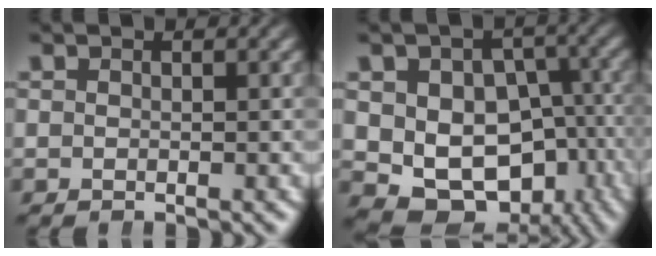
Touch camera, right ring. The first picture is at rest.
{"total": 14.1, "force": [-4.7, 11.1, 7.3], "torque": [-0.139, -0.088, -0.043]}